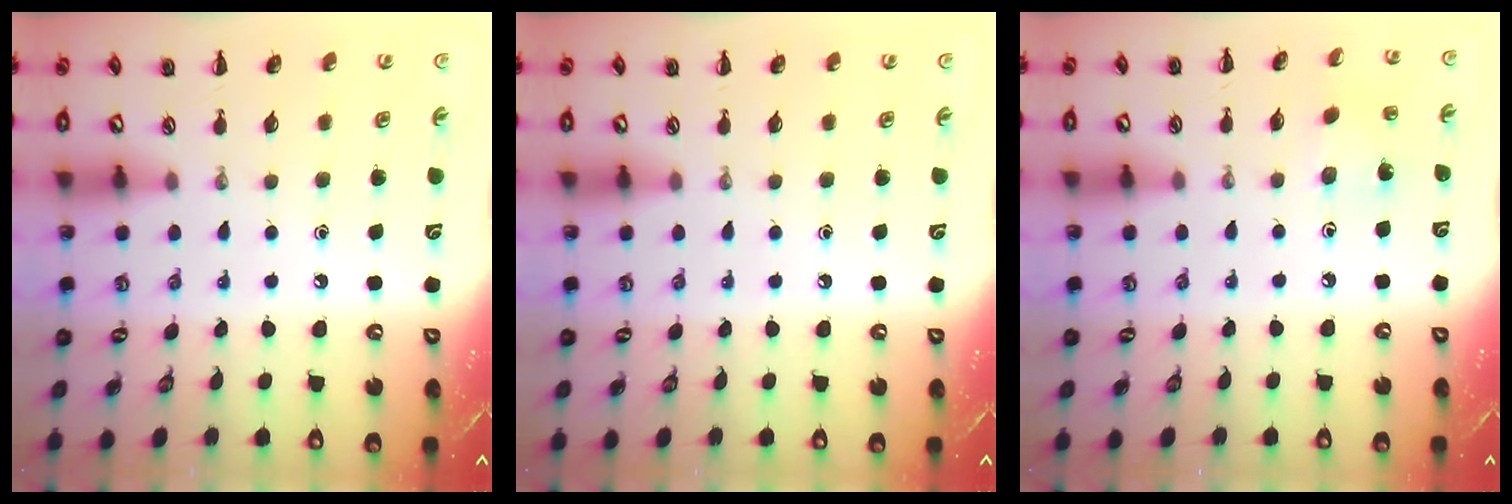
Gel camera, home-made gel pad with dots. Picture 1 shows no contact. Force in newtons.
{"total": 0.0}
{"total": 1.5, "press": 1.5, "slide": 0.5}